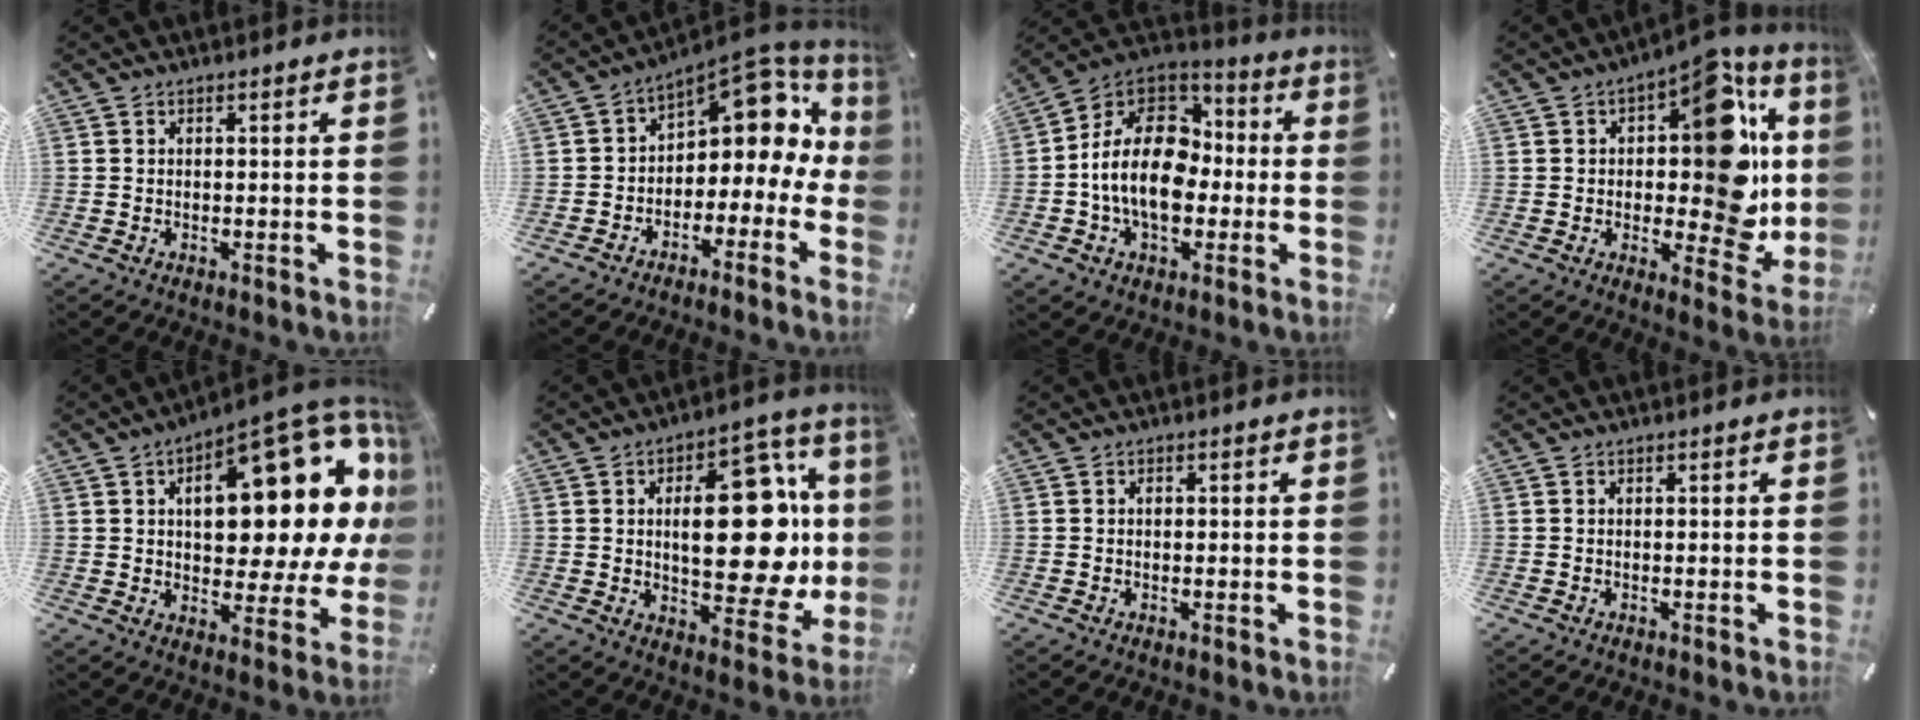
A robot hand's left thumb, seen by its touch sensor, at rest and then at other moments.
{"total": 9.9, "force": [4.8, 6.0, 6.1], "torque": [-0.085, -0.047, 0.079]}
{"total": 18.2, "force": [-2.6, 13.2, 12.3], "torque": [-0.244, 0.017, -0.051]}
{"total": 21.8, "force": [3.7, 11.2, 18.3], "torque": [-0.228, -0.037, 0.059]}
{"total": 24.1, "force": [9.6, 11.1, 19.2], "torque": [-0.241, -0.073, 0.155]}
{"total": 26.6, "force": [2.5, 13.4, 22.8], "torque": [-0.308, -0.018, 0.044]}
{"total": 0.5, "force": [0.1, 0.4, 0.4], "torque": [-0.008, 0.000, 0.000]}
{"total": 0.0}